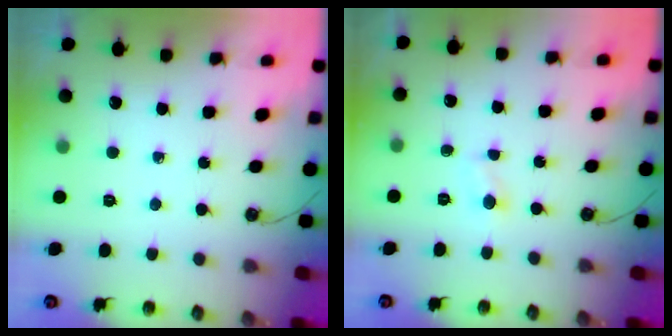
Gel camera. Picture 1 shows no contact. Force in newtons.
{"total": 2.9, "press": 2.9, "slide": 0.3}